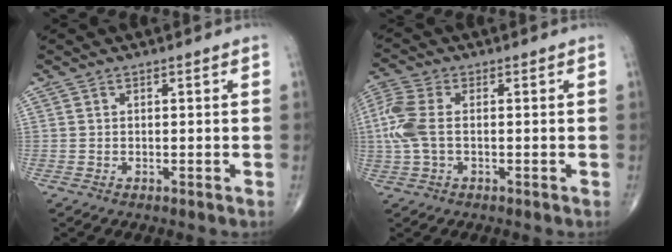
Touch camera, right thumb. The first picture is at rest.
{"total": 7.8, "force": [0.0, 4.2, 6.5], "torque": [-0.187, 0.015, -0.002]}